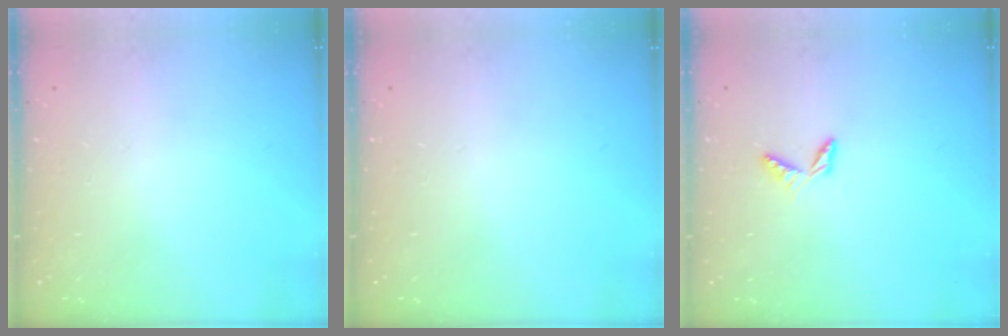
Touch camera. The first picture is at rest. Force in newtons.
{"total": 0.0}
{"total": 4.2, "press": 4.2, "slide": 0.3}